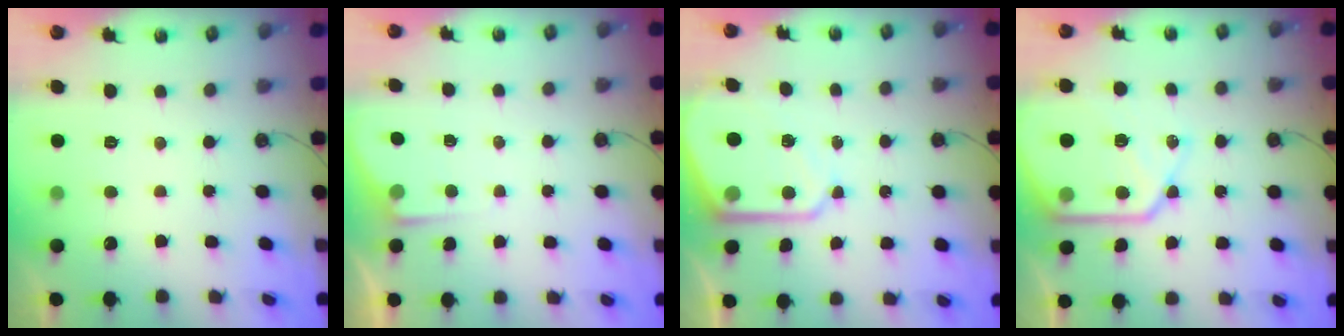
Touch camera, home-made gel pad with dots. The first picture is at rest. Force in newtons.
{"total": 4.5, "press": 4.5, "slide": 0.5}
{"total": 10.5, "press": 10.5, "slide": 0.8}
{"total": 17.2, "press": 17.1, "slide": 1.9}